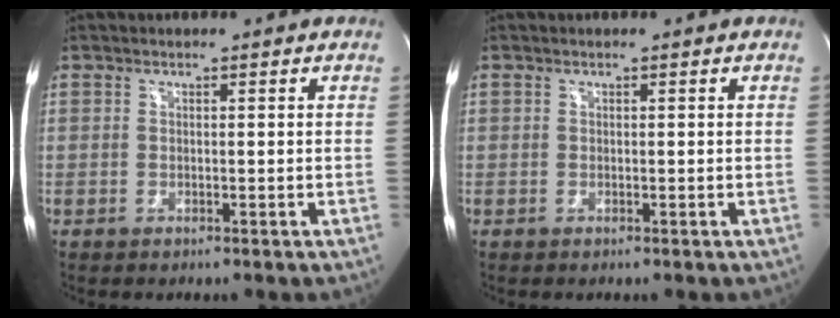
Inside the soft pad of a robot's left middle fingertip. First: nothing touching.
{"total": 0.0}